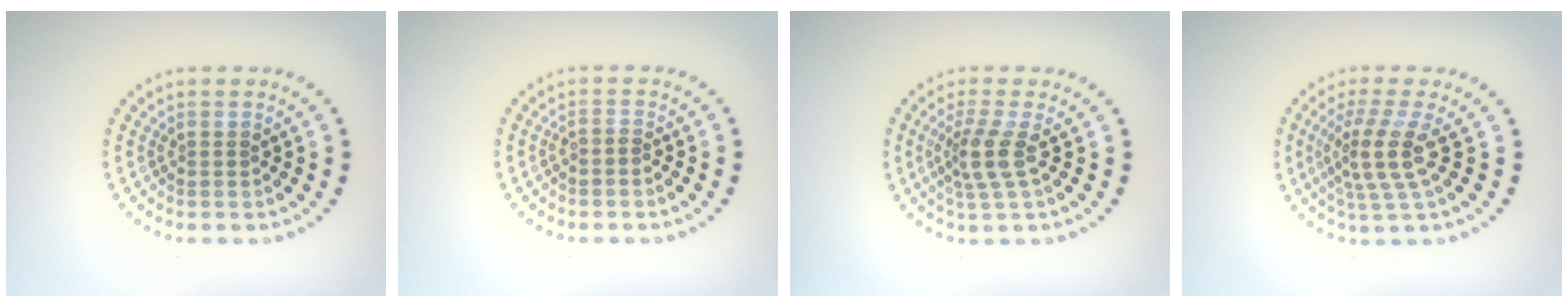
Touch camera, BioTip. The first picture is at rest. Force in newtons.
{"total": 0.5, "press": 0.2, "slide": 0.5}
{"total": 2.7, "press": 2.0, "slide": 1.8}
{"total": 3.7, "press": 2.8, "slide": 2.5}